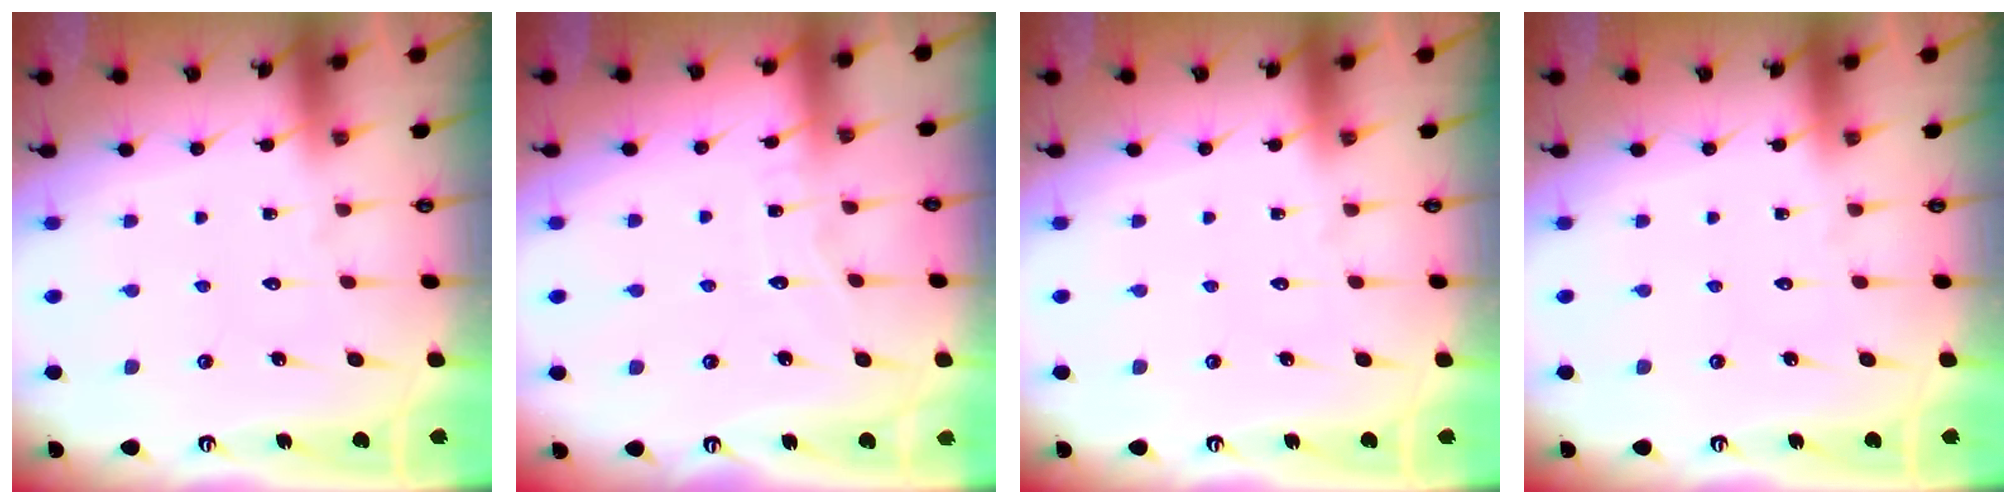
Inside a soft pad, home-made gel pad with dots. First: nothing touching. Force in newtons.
{"total": 4.3, "press": 4.3, "slide": 0.5}
{"total": 0.0}
{"total": 0.0}